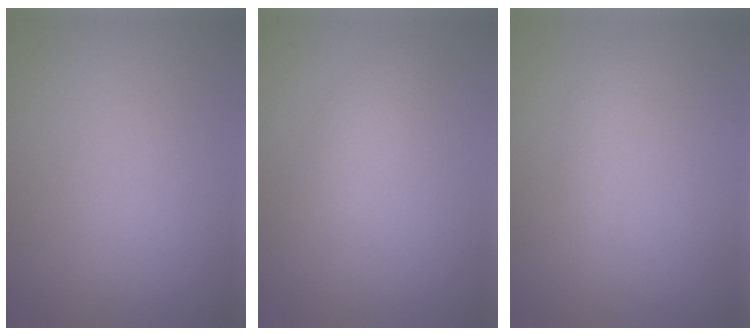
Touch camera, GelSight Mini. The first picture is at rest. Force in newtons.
{"total": 1.6, "press": 1.6, "slide": 0.1}
{"total": 1.0, "press": 1.0, "slide": 0.1}